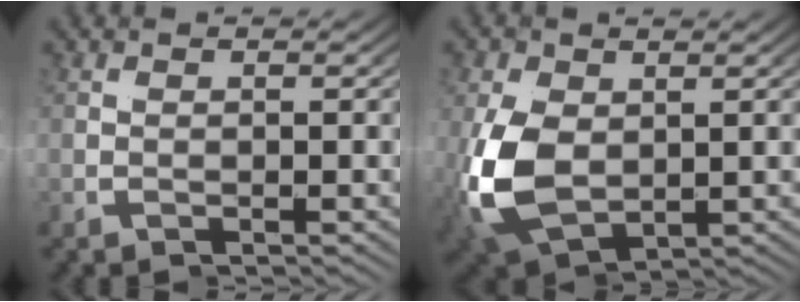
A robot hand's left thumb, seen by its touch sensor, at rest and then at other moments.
{"total": 9.2, "force": [-0.9, 6.5, 6.5], "torque": [-0.174, -0.039, 0.001]}